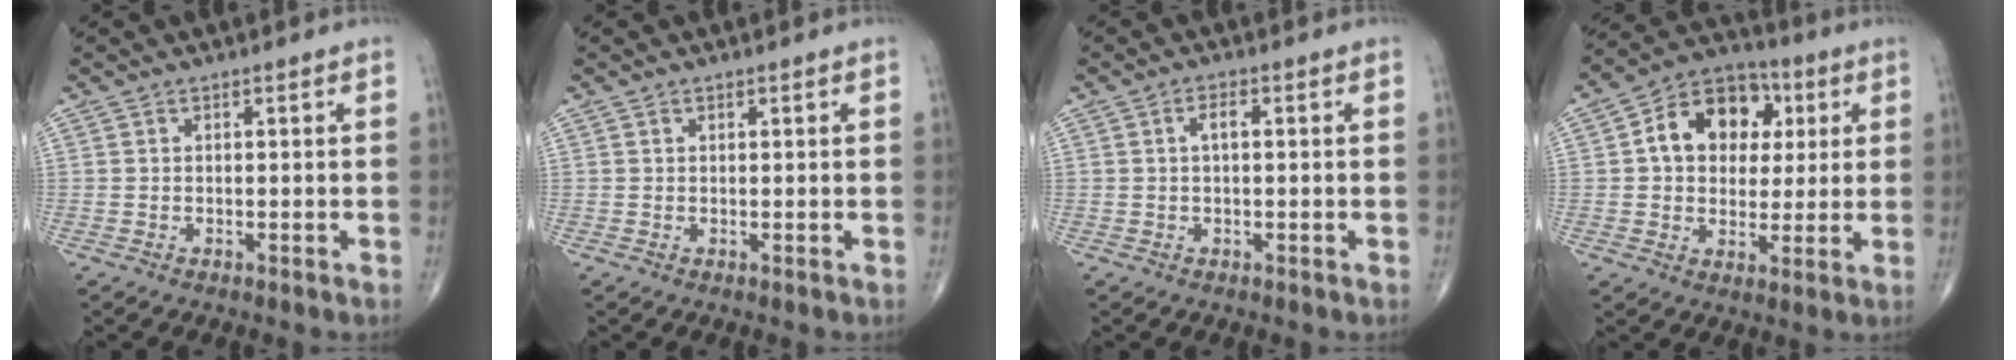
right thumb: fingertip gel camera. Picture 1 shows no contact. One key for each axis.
{"total": 0.0}
{"total": 2.3, "fx": 0.3, "fy": 1.0, "fz": 2.1, "tx": -0.039, "ty": 0.006, "tz": 0.004}
{"total": 14.0, "fx": 3.1, "fy": 10.5, "fz": 8.7, "tx": -0.097, "ty": 0.010, "tz": 0.042}